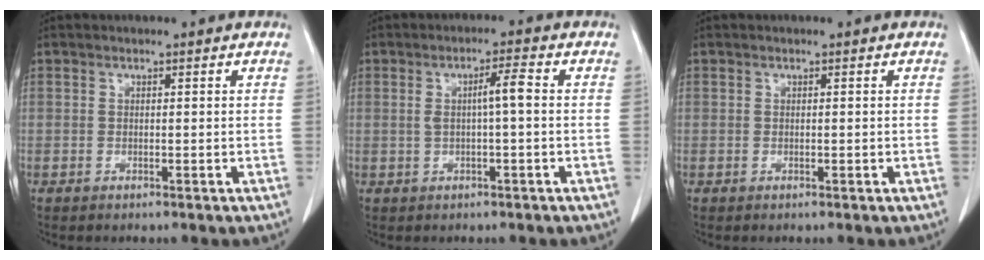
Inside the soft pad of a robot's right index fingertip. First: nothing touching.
{"total": 3.6, "force": [0.2, 0.1, 3.6], "torque": [-0.066, 0.006, 0.003]}
{"total": 0.0}